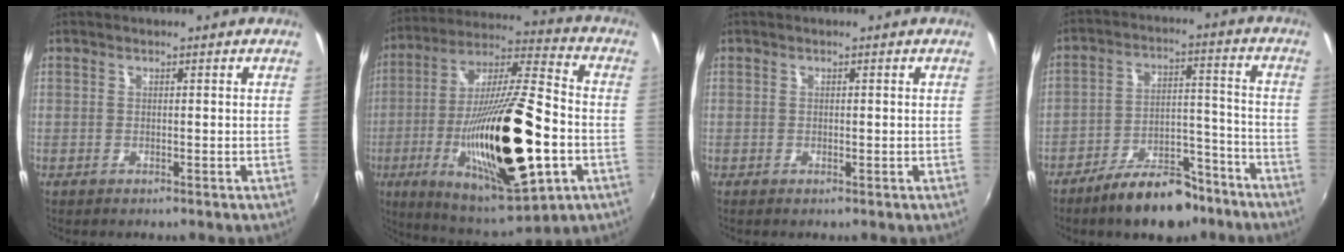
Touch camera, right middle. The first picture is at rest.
{"total": 29.2, "force": [-8.2, 7.8, 27.0], "torque": [-0.494, -0.043, -0.128]}
{"total": 0.0}
{"total": 13.5, "force": [-10.2, 5.9, 6.6], "torque": [-0.110, 0.033, -0.145]}